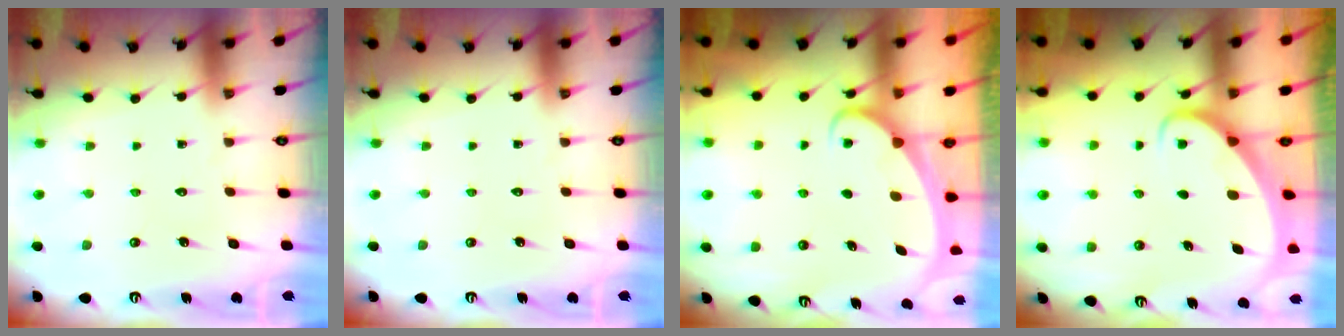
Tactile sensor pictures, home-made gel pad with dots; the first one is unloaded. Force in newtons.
{"total": 0.0}
{"total": 2.3, "press": 2.3, "slide": 0.4}
{"total": 2.2, "press": 2.2, "slide": 0.2}